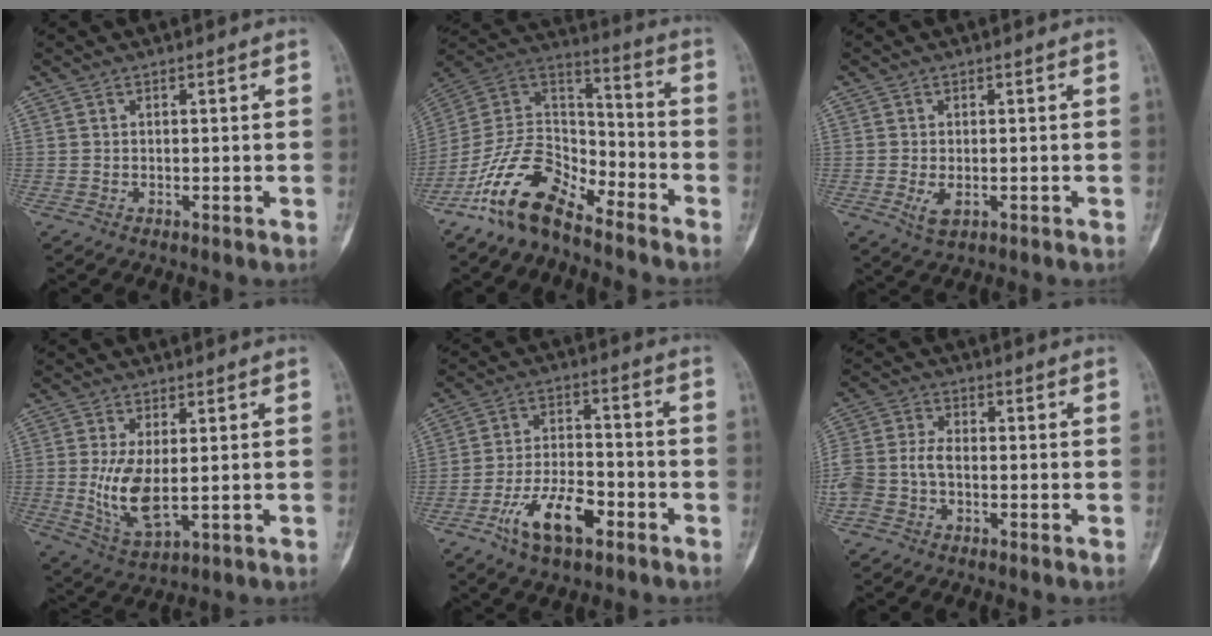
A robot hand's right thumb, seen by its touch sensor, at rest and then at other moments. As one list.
[{"total": 15.5, "force": [-11.1, 6.9, 8.3], "torque": [-0.138, 0.093, -0.218]}, {"total": 2.9, "force": [-0.9, 1.5, 2.3], "torque": [-0.048, -0.006, -0.012]}, {"total": 8.7, "force": [0.1, 3.8, 7.8], "torque": [-0.156, -0.018, 0.014]}, {"total": 11.5, "force": [-6.0, 5.2, 8.4], "torque": [-0.150, 0.032, -0.107]}, {"total": 7.3, "force": [-1.9, 4.7, 5.2], "torque": [-0.125, 0.021, -0.044]}]